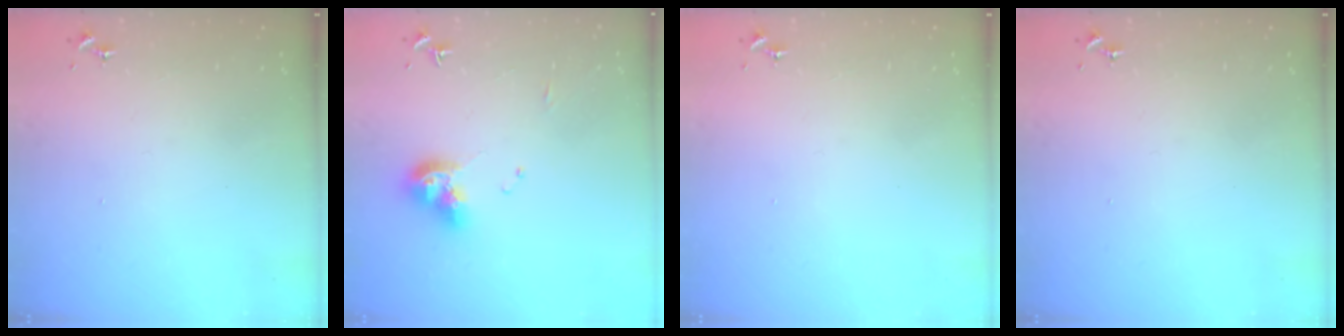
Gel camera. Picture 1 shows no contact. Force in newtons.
{"total": 11.5, "press": 11.4, "slide": 1.3}
{"total": 0.0}
{"total": 0.0}